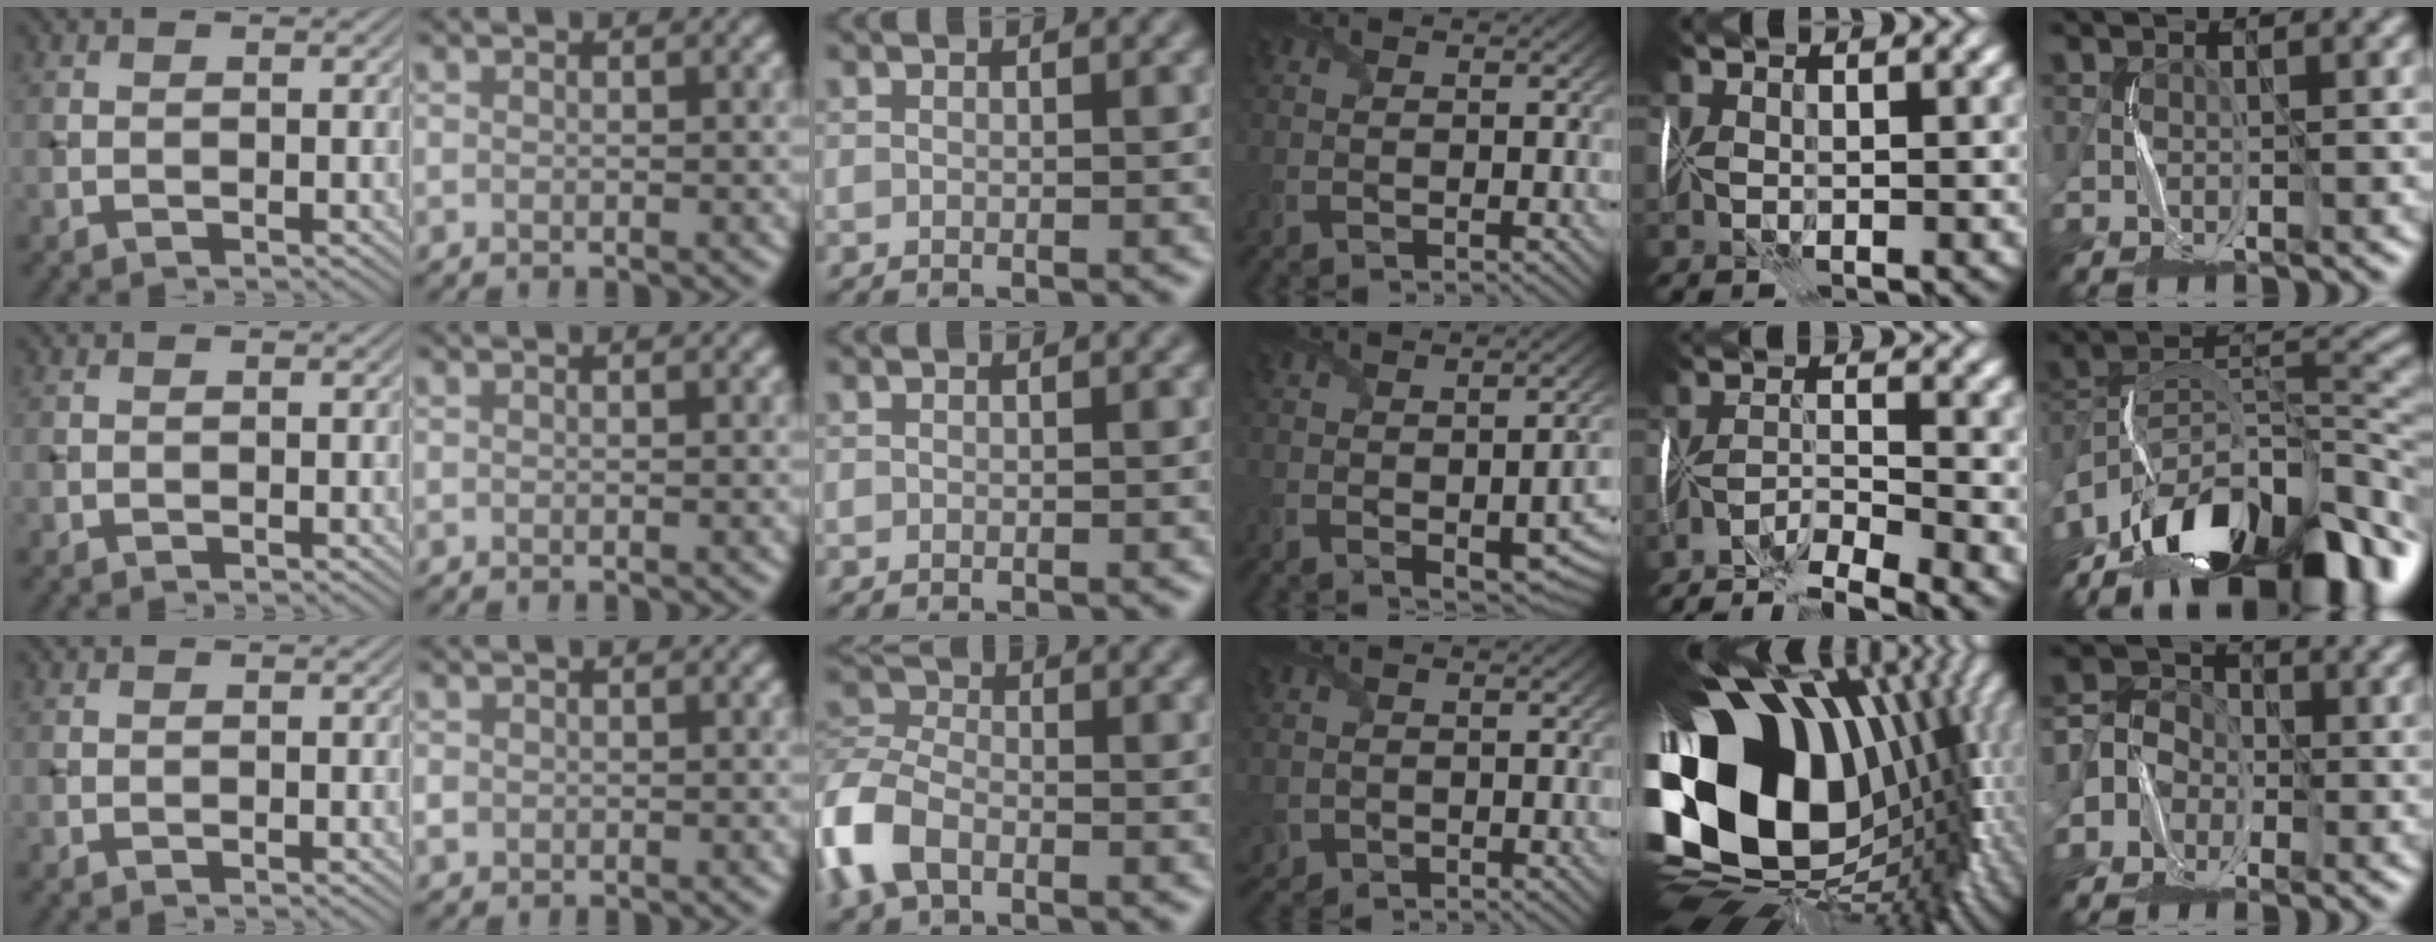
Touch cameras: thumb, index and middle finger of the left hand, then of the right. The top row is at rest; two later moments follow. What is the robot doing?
{"motion": "fold", "object": "wrapping paper"}